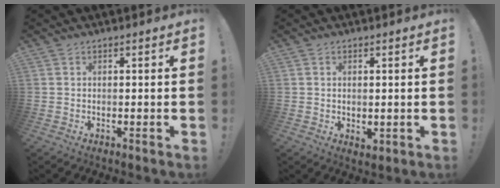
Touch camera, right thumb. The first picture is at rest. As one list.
[{"total": 1.6, "force": [0.3, 1.0, 1.3], "torque": [-0.015, -0.002, 0.005]}]